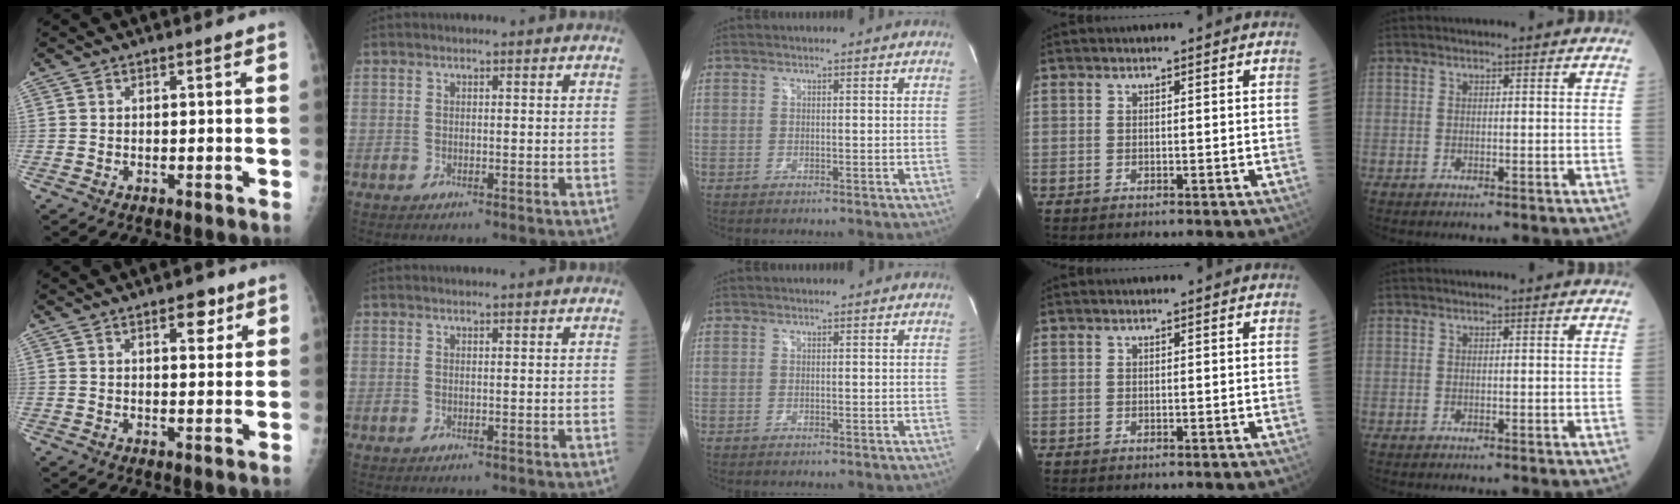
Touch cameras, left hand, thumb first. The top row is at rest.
{"thumb": {"total": 4.7, "force": [2.5, 2.3, 3.2], "torque": [-0.024, -0.010, 0.031]}, "index": {"total": 1.9, "force": [1.9, 0.0, 0.5], "torque": [-0.010, 0.010, 0.026]}}